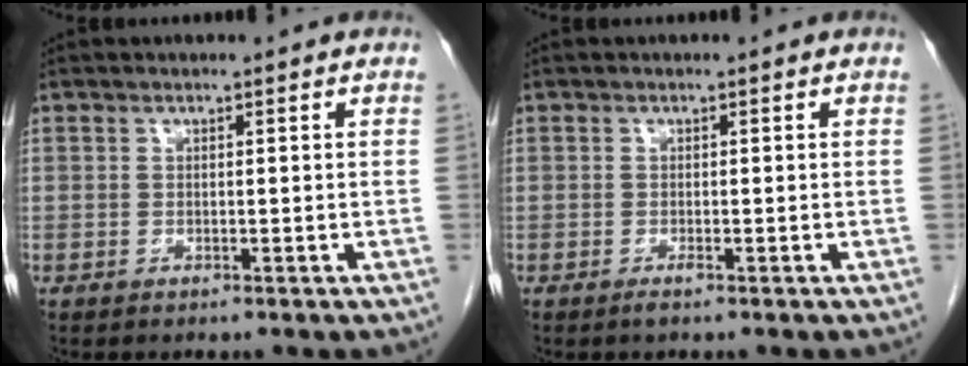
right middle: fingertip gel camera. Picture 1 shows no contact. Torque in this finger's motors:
{"motor_torque": [0.07, -0.12, 0.01, 0.03]}